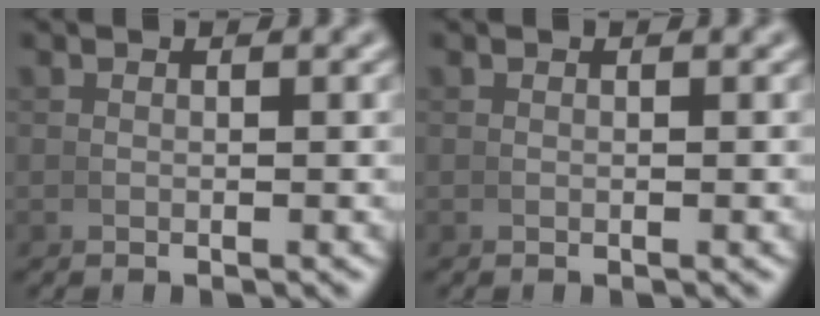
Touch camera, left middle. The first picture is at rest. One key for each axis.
{"total": 0.0}